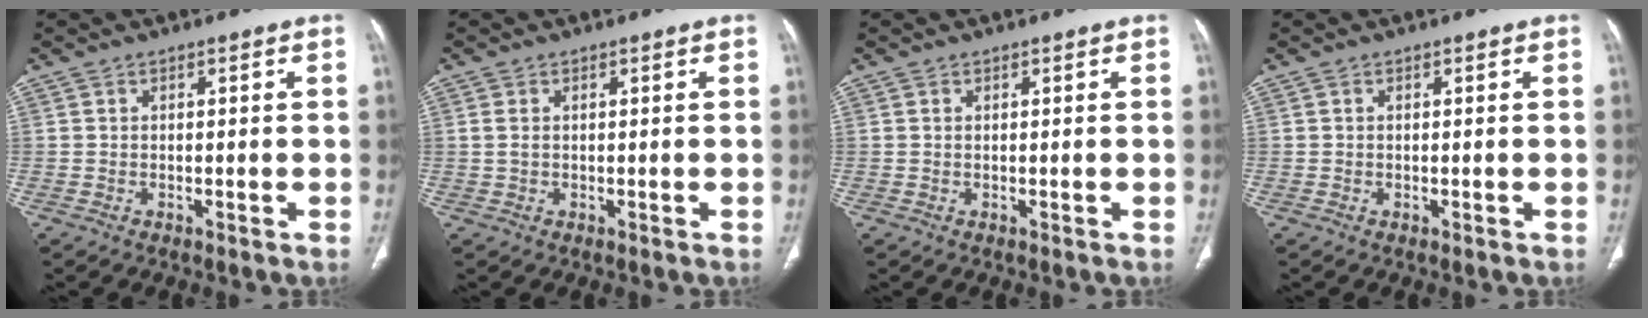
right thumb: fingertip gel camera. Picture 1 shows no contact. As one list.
[{"total": 1.5, "force": [0.3, 0.9, 1.2], "torque": [-0.037, 0.006, 0.010]}, {"total": 0.0}, {"total": 0.0}]